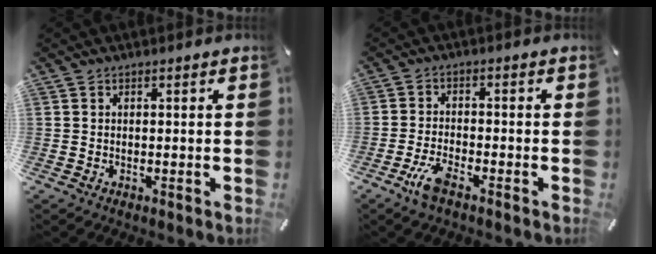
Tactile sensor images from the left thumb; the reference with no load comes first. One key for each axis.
{"total": 5.3, "fx": -3.4, "fy": 1.6, "fz": 3.8, "tx": -0.091, "ty": 0.003, "tz": -0.066}